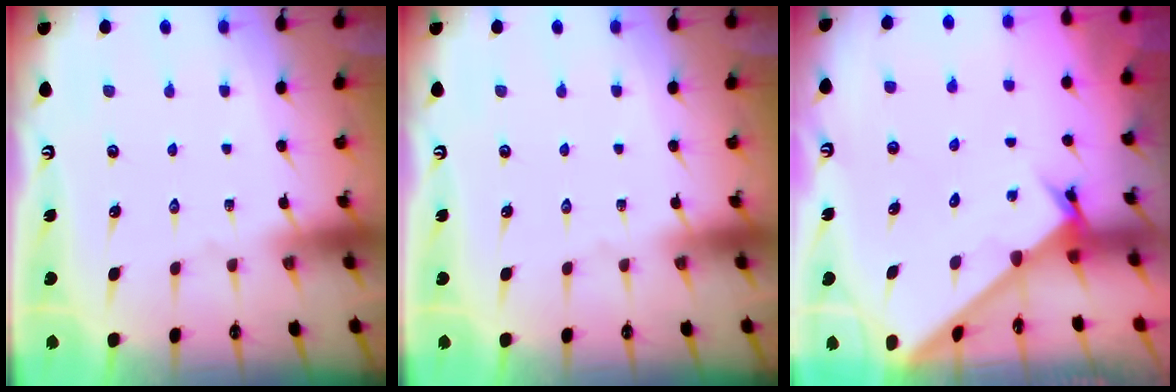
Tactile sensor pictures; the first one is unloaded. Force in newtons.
{"total": 0.0}
{"total": 2.2, "press": 2.2, "slide": 0.0}